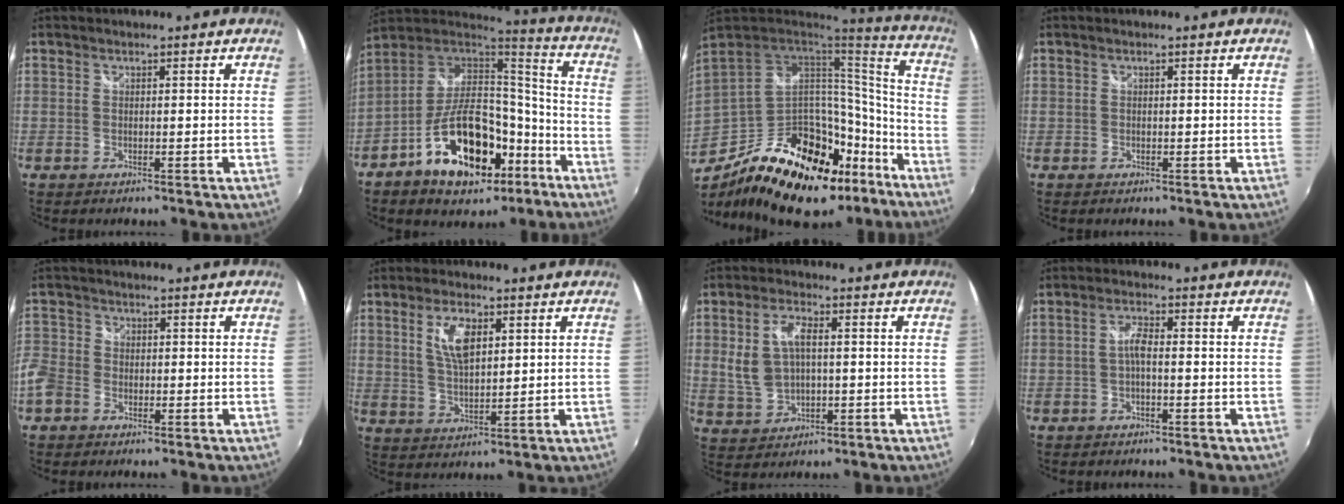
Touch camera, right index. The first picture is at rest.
{"total": 20.5, "force": [-9.1, 11.1, 14.6], "torque": [-0.266, 0.022, -0.137]}
{"total": 33.3, "force": [-18.7, 18.5, 20.4], "torque": [-0.387, 0.027, -0.260]}
{"total": 0.0}
{"total": 8.4, "force": [-3.2, 7.1, 3.1], "torque": [-0.095, 0.007, -0.073]}
{"total": 7.1, "force": [2.8, 3.2, 5.8], "torque": [-0.109, 0.005, 0.055]}
{"total": 7.7, "force": [0.6, 4.4, 6.3], "torque": [-0.135, 0.008, 0.021]}
{"total": 2.5, "force": [-0.8, 0.5, 2.3], "torque": [-0.049, 0.007, -0.015]}